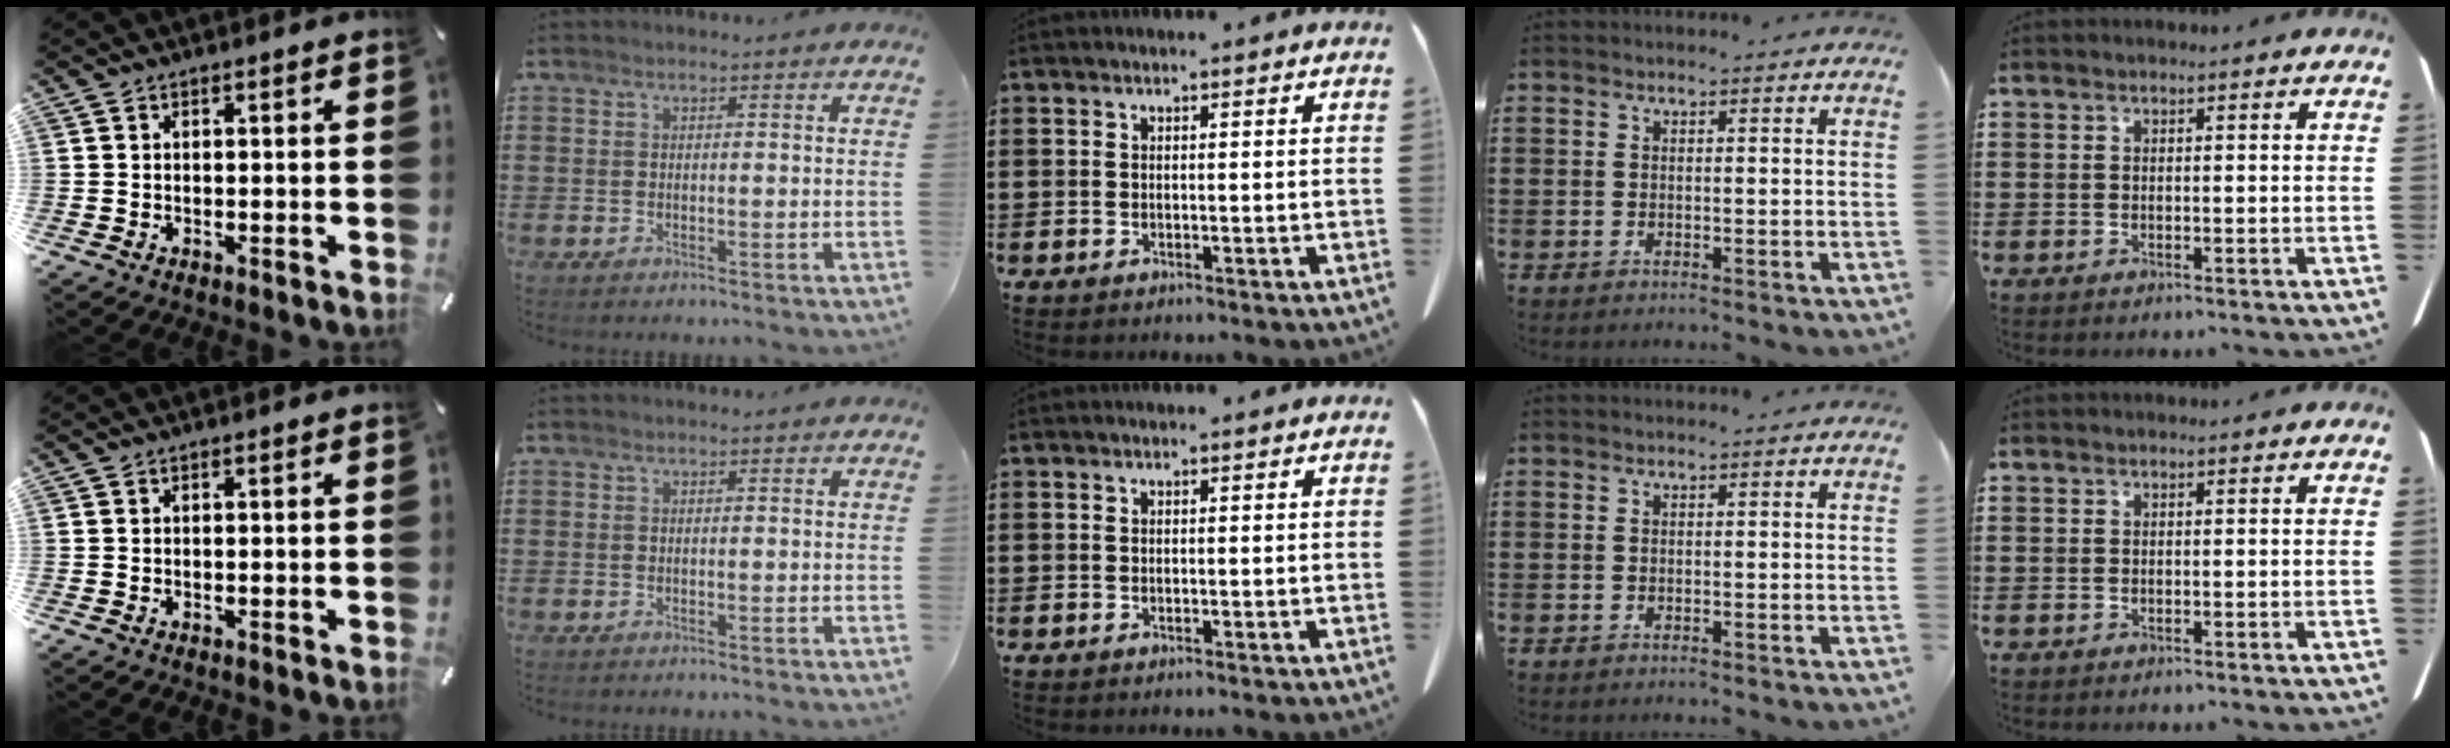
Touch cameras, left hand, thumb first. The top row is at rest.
{}